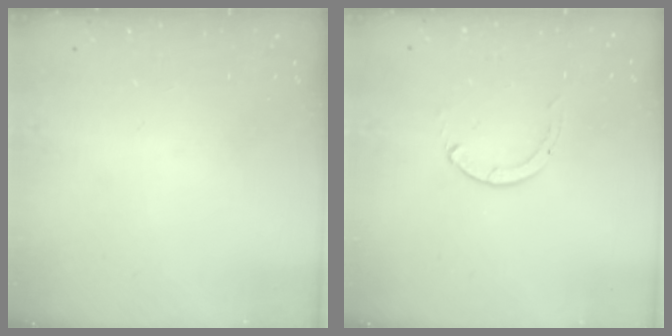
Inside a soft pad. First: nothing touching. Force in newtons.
{"total": 0.0}